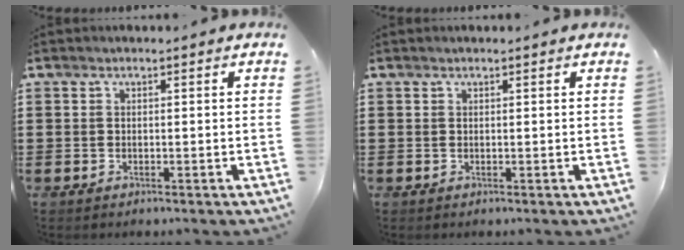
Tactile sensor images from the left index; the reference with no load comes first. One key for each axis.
{"total": 0.0}